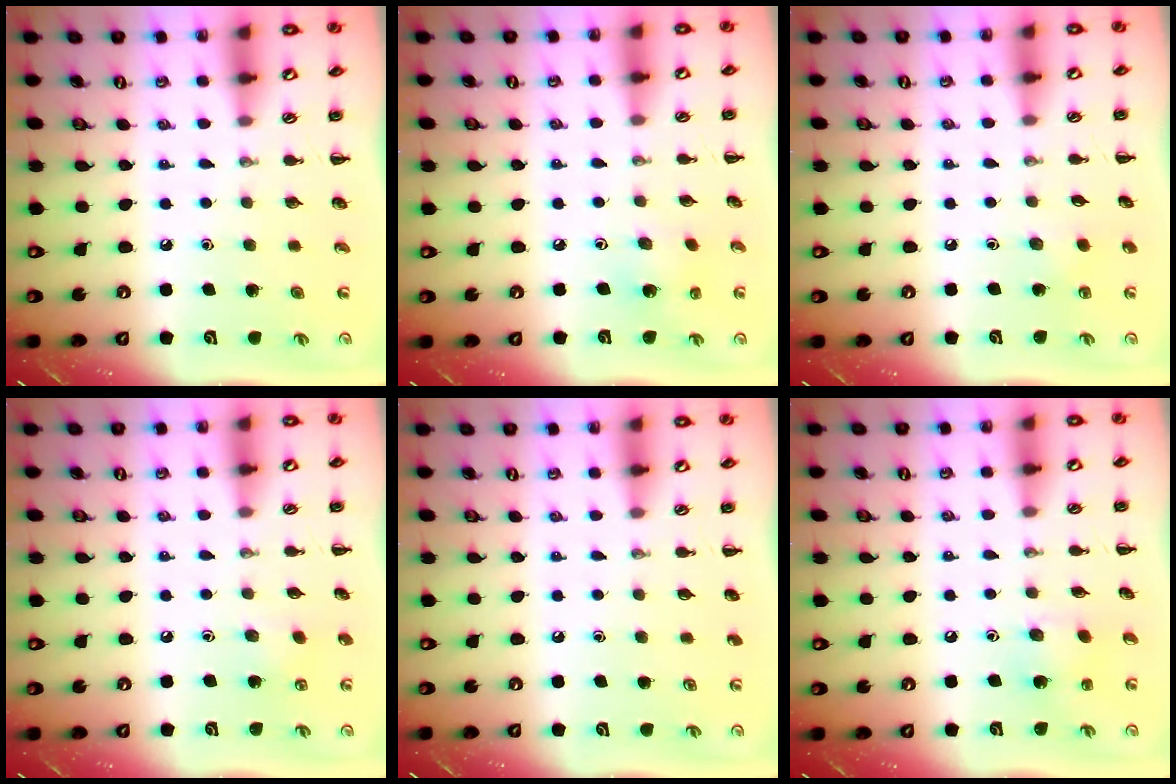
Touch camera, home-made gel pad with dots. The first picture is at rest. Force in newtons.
{"total": 2.2, "press": 2.1, "slide": 0.7}
{"total": 3.8, "press": 3.6, "slide": 1.1}
{"total": 5.5, "press": 5.2, "slide": 1.5}
{"total": 0.0}
{"total": 2.9, "press": 2.8, "slide": 0.5}